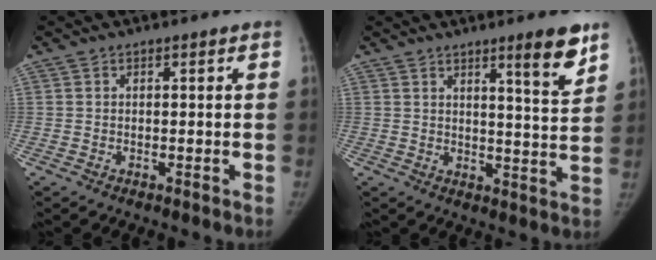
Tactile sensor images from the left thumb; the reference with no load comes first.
{"total": 8.1, "force": [5.2, 0.7, 6.1], "torque": [-0.075, -0.039, 0.073]}